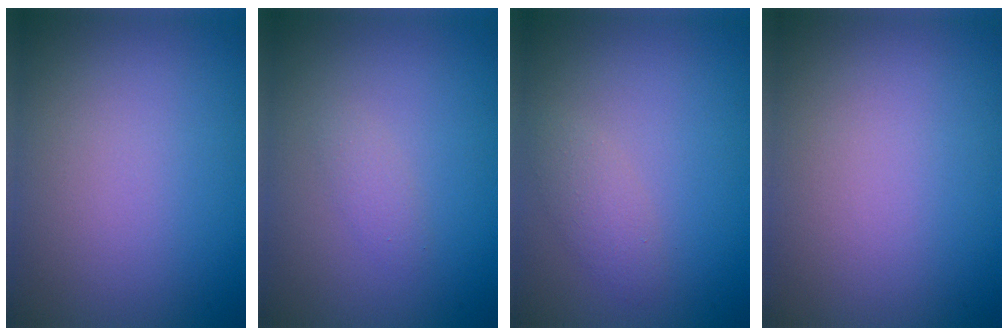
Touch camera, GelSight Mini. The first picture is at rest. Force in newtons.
{"total": 1.0, "press": 1.0, "slide": 0.0}
{"total": 1.6, "press": 1.6, "slide": 0.0}
{"total": 0.0}